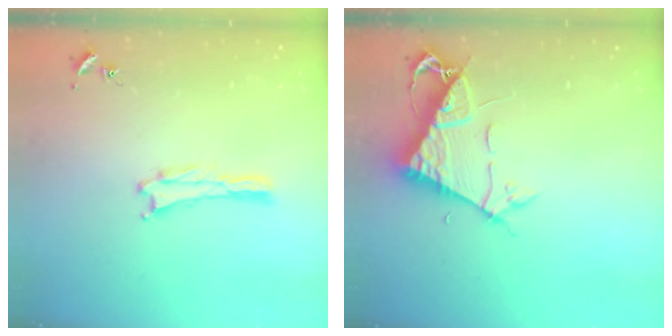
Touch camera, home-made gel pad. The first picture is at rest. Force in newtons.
{"total": 7.7, "press": 7.6, "slide": 0.8}